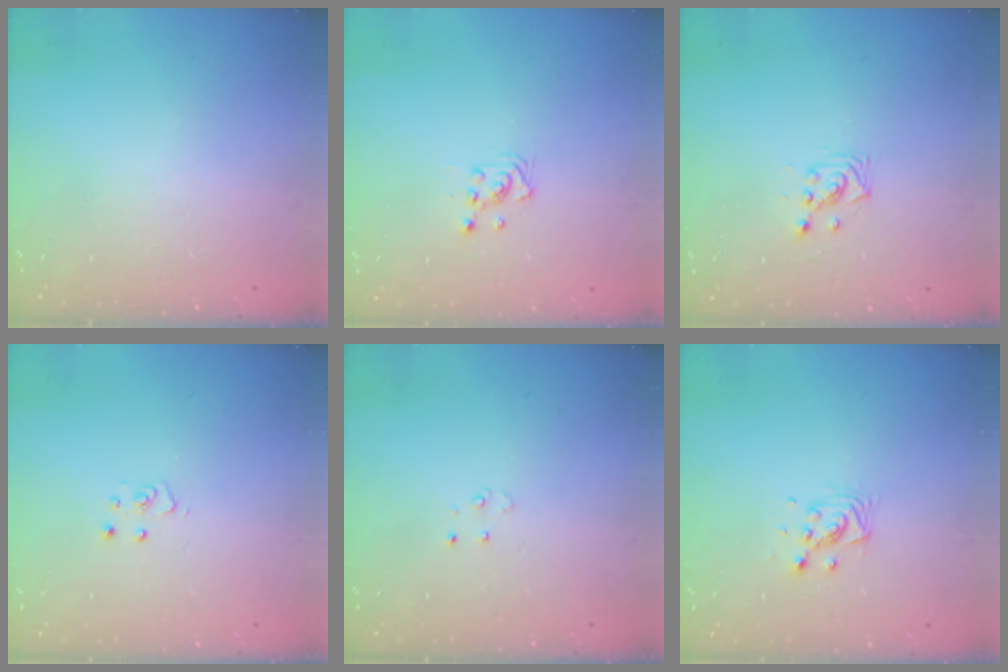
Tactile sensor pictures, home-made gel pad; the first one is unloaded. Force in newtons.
{"total": 2.9, "press": 2.8, "slide": 0.3}
{"total": 3.7, "press": 3.7, "slide": 0.1}
{"total": 3.9, "press": 3.9, "slide": 0.2}
{"total": 3.0, "press": 3.0, "slide": 0.4}
{"total": 5.2, "press": 5.2, "slide": 0.1}